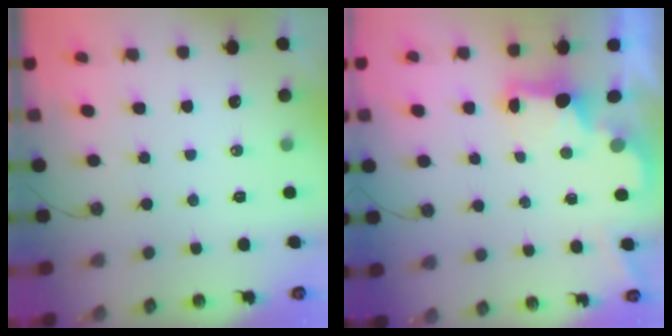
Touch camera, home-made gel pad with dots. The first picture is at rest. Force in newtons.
{"total": 2.1, "press": 2.0, "slide": 0.7}